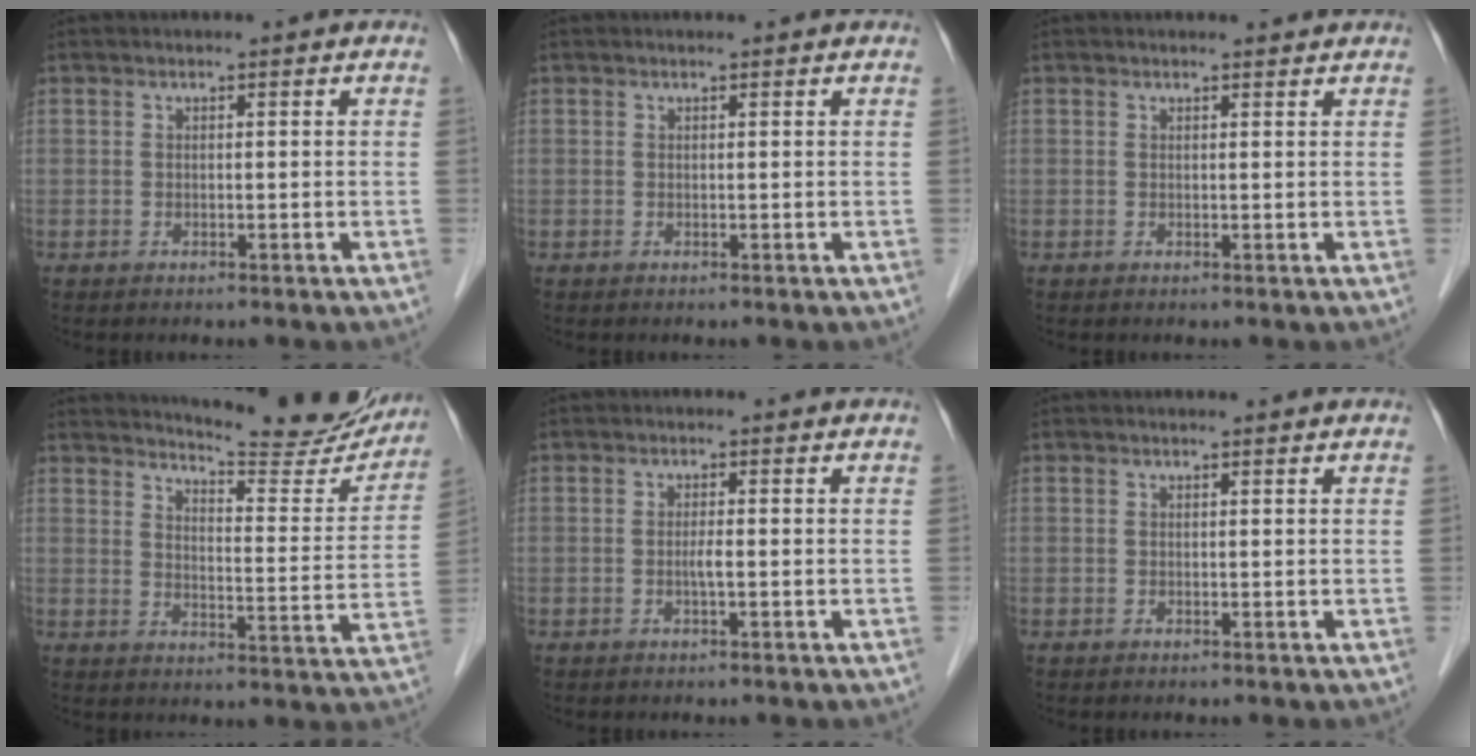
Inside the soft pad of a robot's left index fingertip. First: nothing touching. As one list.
[{"total": 0.6, "force": [0.6, 0.0, 0.2], "torque": [-0.006, 0.003, 0.007]}, {"total": 1.3, "force": [1.3, 0.1, 0.1], "torque": [-0.011, -0.002, 0.016]}, {"total": 17.5, "force": [16.6, 2.1, 5.1], "torque": [-0.064, -0.065, 0.198]}, {"total": 1.3, "force": [-0.3, 0.0, 1.2], "torque": [-0.026, -0.001, -0.006]}, {"total": 1.2, "force": [1.1, 0.0, 0.3], "torque": [-0.012, 0.008, 0.013]}]